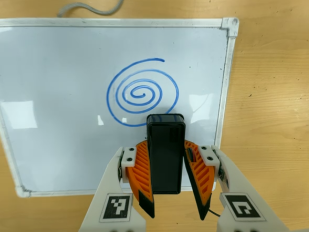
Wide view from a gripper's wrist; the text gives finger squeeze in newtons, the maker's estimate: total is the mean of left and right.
{"total": 6.9, "left": 5.9, "right": 7.8}